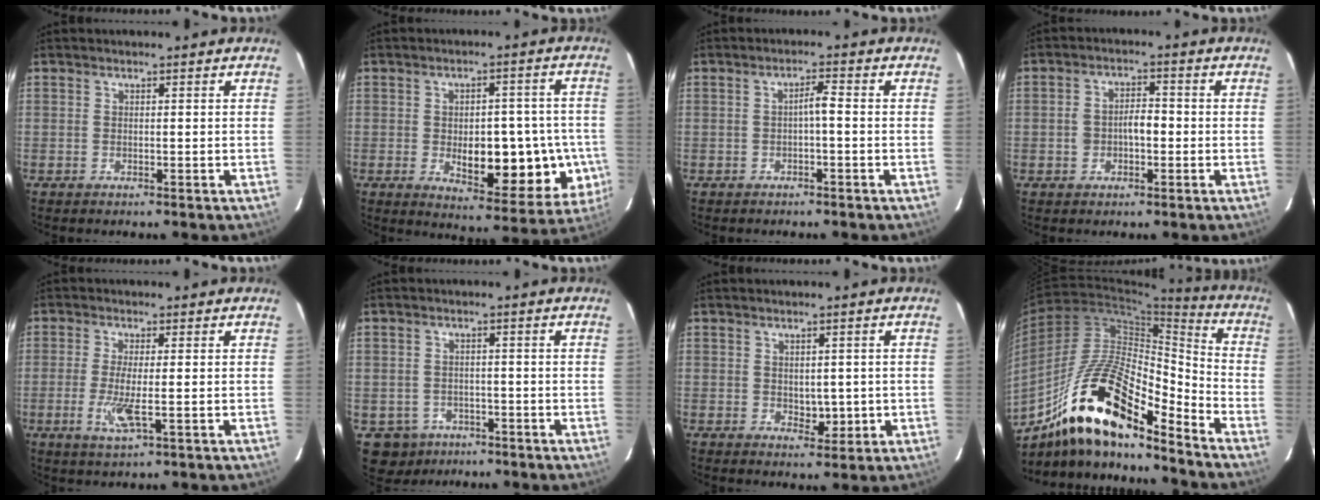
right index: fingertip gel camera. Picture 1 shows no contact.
{"total": 15.5, "force": [-3.1, 6.7, 13.6], "torque": [-0.146, 0.015, -0.019]}
{"total": 2.2, "force": [-0.4, 0.2, 2.1], "torque": [-0.033, 0.005, -0.008]}
{"total": 4.5, "force": [-0.6, 2.5, 3.7], "torque": [-0.070, 0.018, -0.008]}
{"total": 4.7, "force": [-1.1, 0.3, 4.6], "torque": [-0.102, -0.013, -0.019]}
{"total": 5.8, "force": [-2.7, 5.2, 0.4], "torque": [-0.009, 0.010, -0.033]}
{"total": 3.3, "force": [-0.1, 2.1, 2.6], "torque": [-0.033, -0.001, 0.008]}
{"total": 18.5, "force": [-12.3, 4.9, 12.8], "torque": [-0.230, 0.026, -0.213]}